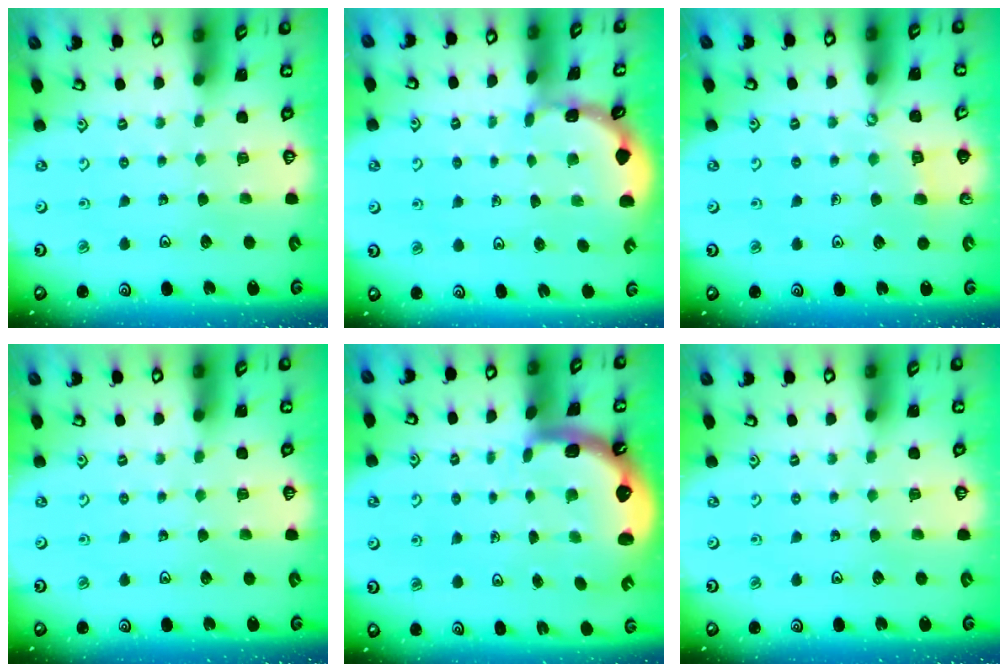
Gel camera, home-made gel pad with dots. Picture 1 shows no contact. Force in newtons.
{"total": 1.3, "press": 1.3, "slide": 0.1}
{"total": 3.8, "press": 3.8, "slide": 0.6}
{"total": 0.0}
{"total": 3.4, "press": 2.6, "slide": 2.3}
{"total": 0.0}